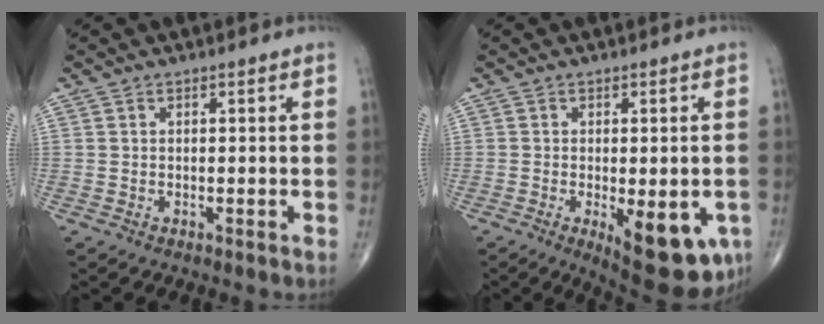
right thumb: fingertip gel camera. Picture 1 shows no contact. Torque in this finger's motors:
{"motor_torque": [1.37, 1.25, 0.45, -0.60, 0.25]}